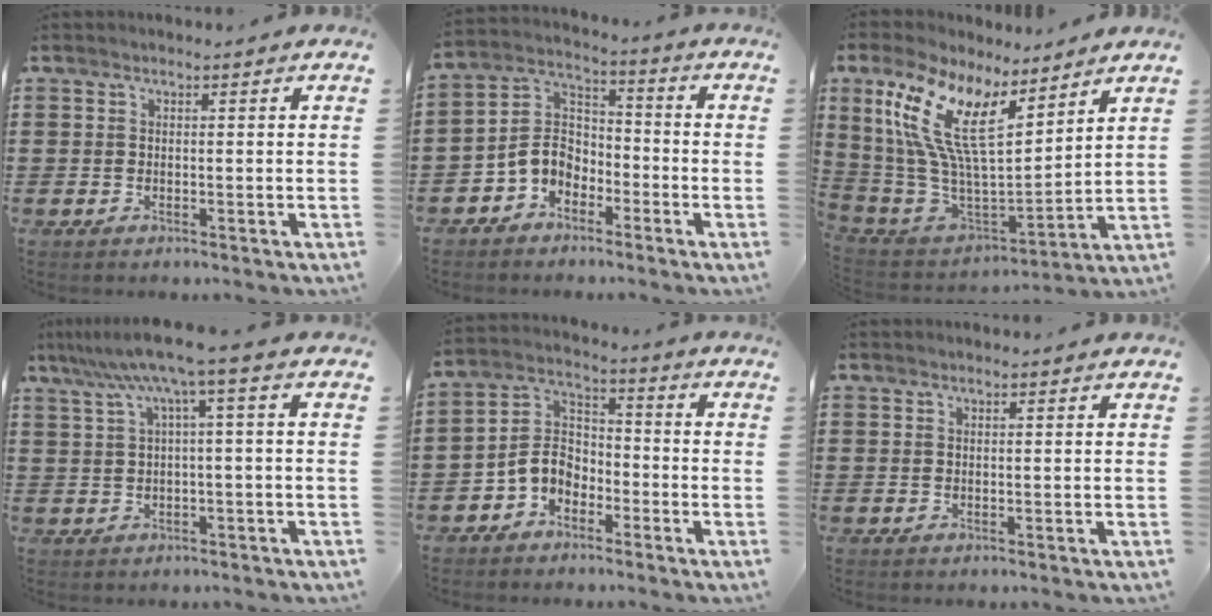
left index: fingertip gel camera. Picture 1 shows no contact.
{"total": 5.8, "force": [-3.0, 4.3, 2.6], "torque": [-0.077, 0.002, -0.069]}
{"total": 15.5, "force": [8.7, 5.8, 11.4], "torque": [-0.277, -0.044, 0.153]}
{"total": 6.8, "force": [2.4, -0.5, 6.3], "torque": [-0.125, -0.014, 0.039]}
{"total": 5.7, "force": [-3.2, 3.9, 2.6], "torque": [-0.077, 0.002, -0.073]}
{"total": 0.0}